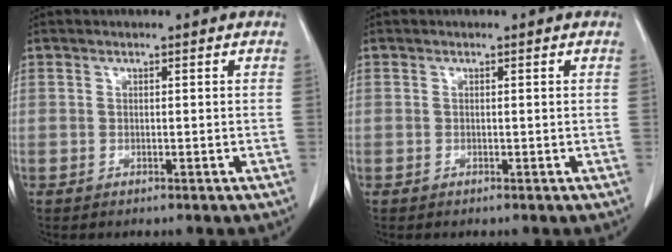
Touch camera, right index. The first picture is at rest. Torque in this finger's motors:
{"motor_torque": [0.05, 0.01, 0.04, 0.03]}